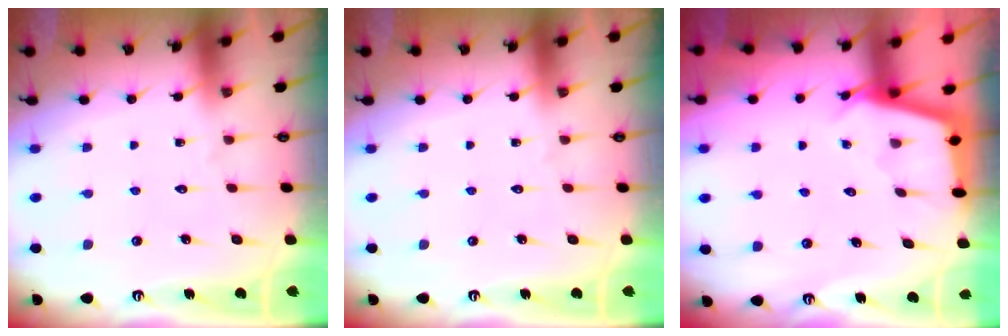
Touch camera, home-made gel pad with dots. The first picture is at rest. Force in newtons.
{"total": 0.0}
{"total": 3.0, "press": 2.9, "slide": 0.3}